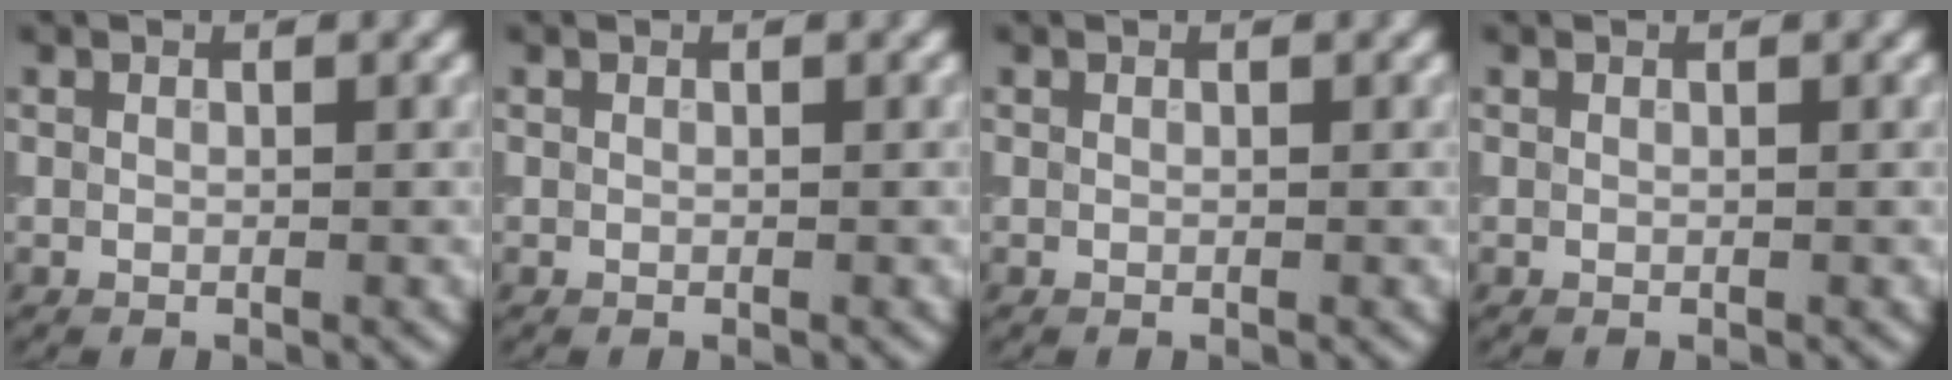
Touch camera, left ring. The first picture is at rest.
{"total": 0.0}
{"total": 0.0}
{"total": 0.0}